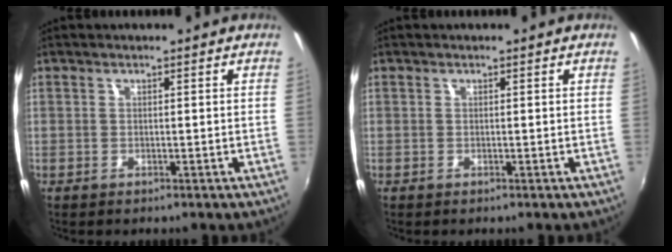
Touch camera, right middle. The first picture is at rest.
{"total": 0.0}